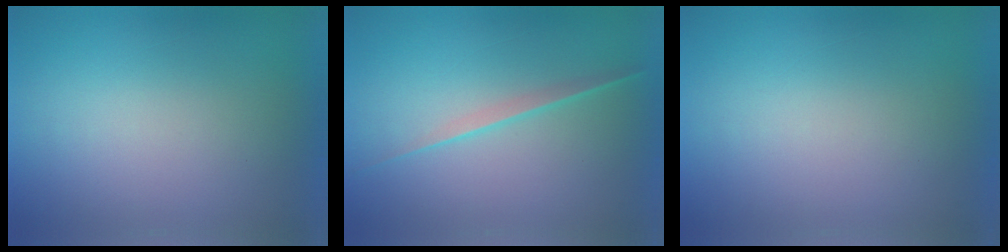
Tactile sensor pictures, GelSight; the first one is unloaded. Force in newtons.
{"total": 2.1}
{"total": 0.0}